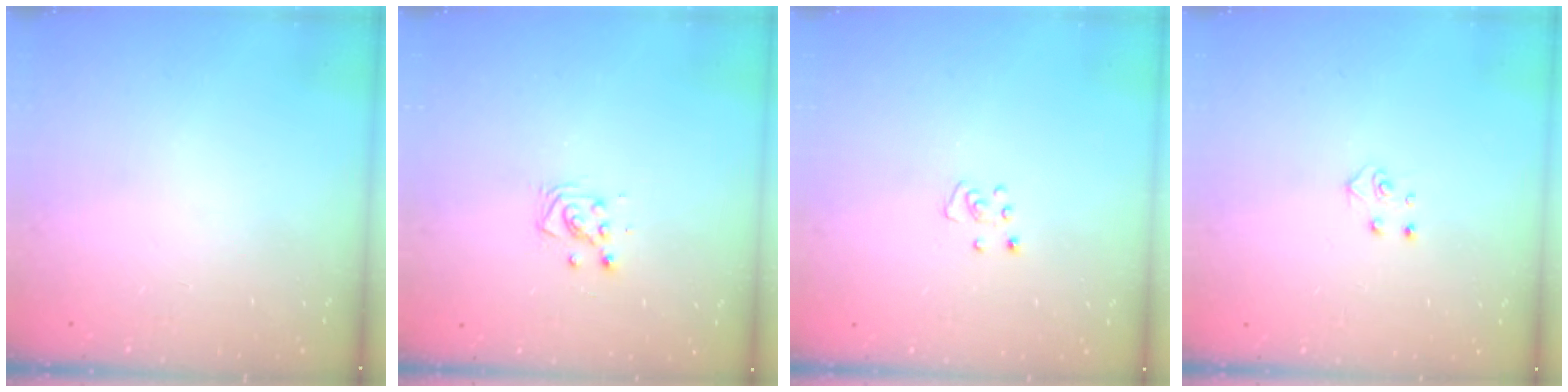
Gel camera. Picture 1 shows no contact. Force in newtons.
{"total": 4.0, "press": 4.0, "slide": 0.4}
{"total": 3.8, "press": 3.8, "slide": 0.3}
{"total": 3.9, "press": 3.9, "slide": 0.4}